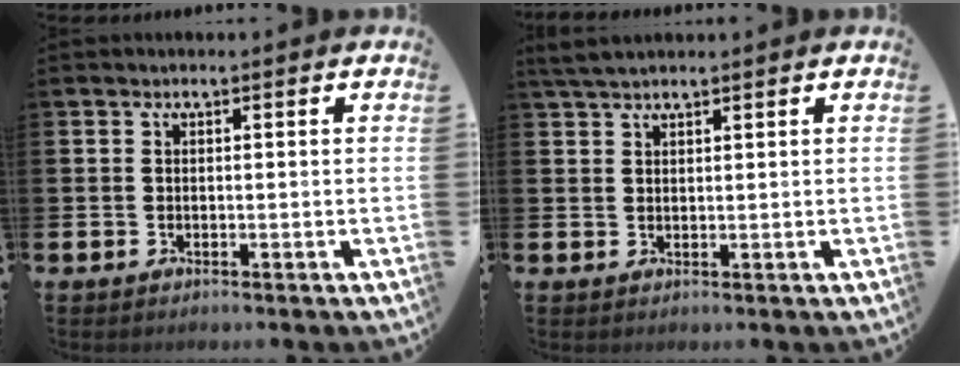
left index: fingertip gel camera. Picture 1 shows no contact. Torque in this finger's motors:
{"motor_torque": [0.16, 0.09, -0.01, 0.07]}